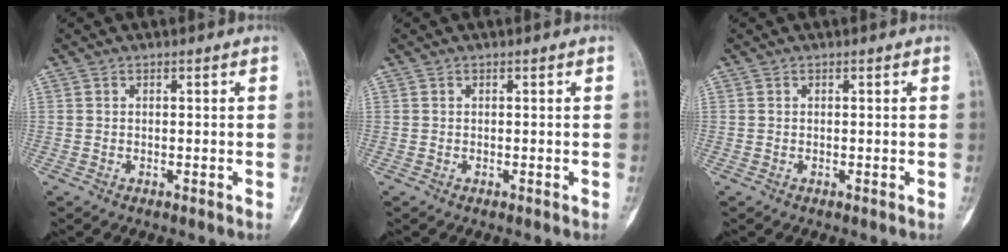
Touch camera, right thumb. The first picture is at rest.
{"total": 0.0}
{"total": 0.0}